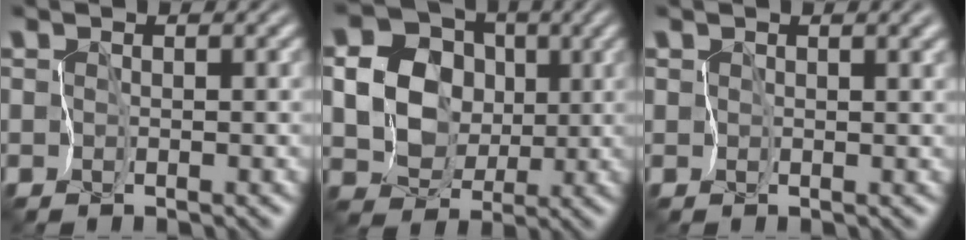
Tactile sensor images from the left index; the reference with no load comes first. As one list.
[{"total": 9.2, "force": [1.2, 8.3, 3.8], "torque": [-0.097, 0.021, 0.006]}, {"total": 2.3, "force": [1.1, 1.0, 1.7], "torque": [-0.021, -0.001, 0.020]}]